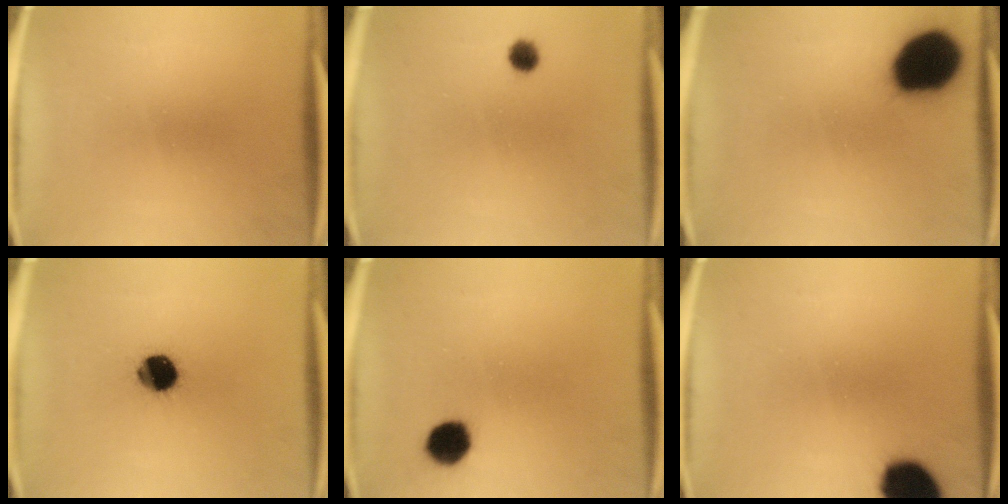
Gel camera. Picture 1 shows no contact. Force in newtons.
{"total": 2.4}
{"total": 19.3}
{"total": 9.8}
{"total": 6.2}
{"total": 13.1}